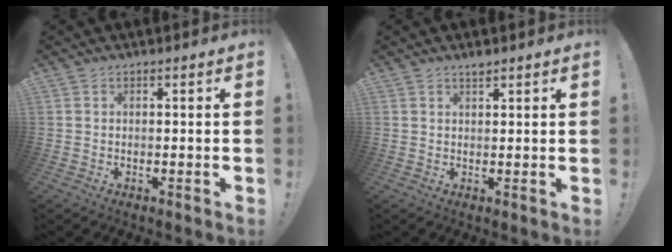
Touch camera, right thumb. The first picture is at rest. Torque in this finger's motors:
{"motor_torque": [-0.11, 0.19, 0.04, -0.10, -0.01]}